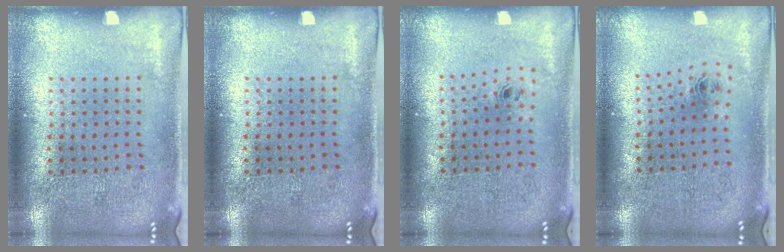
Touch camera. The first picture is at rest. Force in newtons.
{"total": 0.0}
{"total": 0.7, "press": 0.3, "slide": 0.6}
{"total": 0.8, "press": 0.3, "slide": 0.7}